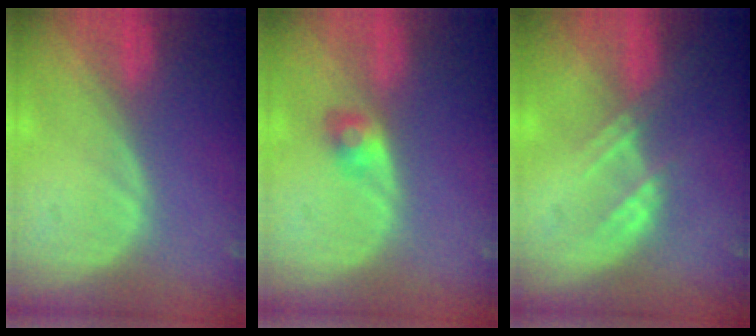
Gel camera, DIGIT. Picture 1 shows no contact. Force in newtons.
{"total": 2.5, "press": 2.3, "slide": 0.9}
{"total": 2.7, "press": 2.7, "slide": 0.3}